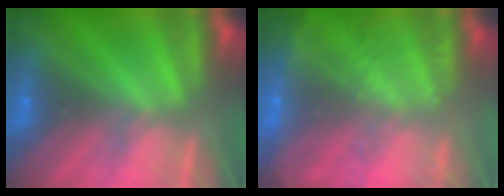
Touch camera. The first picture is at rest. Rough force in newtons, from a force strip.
{"total": 6.1}